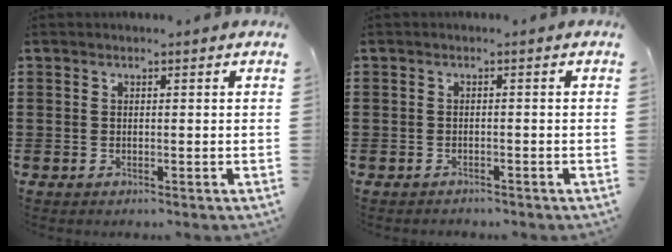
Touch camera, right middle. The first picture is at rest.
{"total": 0.8, "force": [-0.8, 0.1, 0.0], "torque": [-0.005, -0.002, -0.017]}